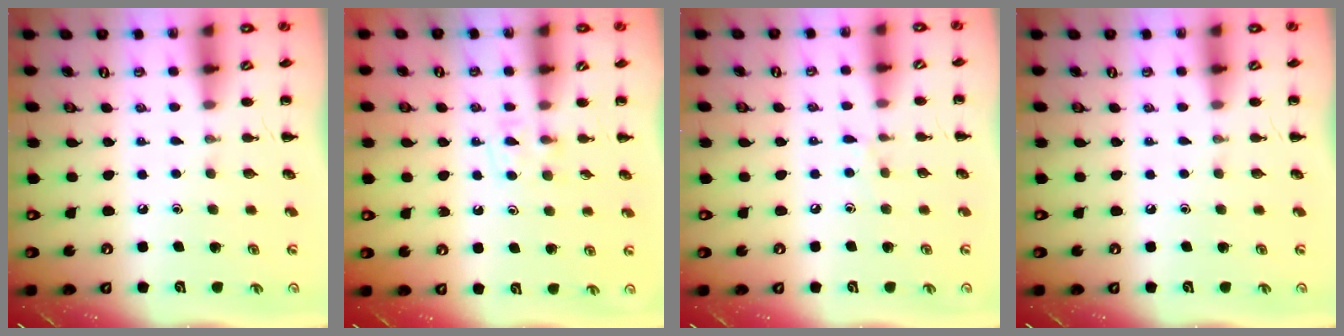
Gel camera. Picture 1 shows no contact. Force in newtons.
{"total": 3.5, "press": 3.2, "slide": 1.4}
{"total": 5.0, "press": 4.7, "slide": 1.9}
{"total": 0.0}